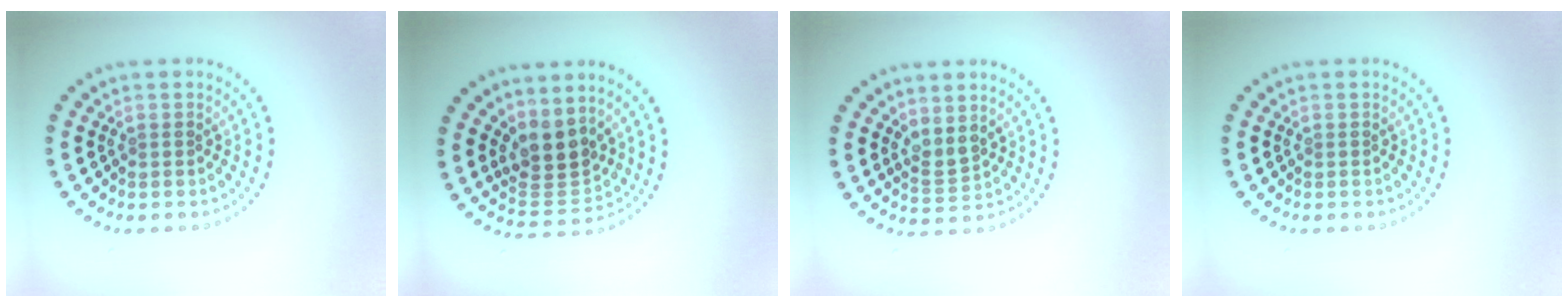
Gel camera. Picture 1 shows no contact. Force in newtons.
{"total": 4.0, "press": 3.3, "slide": 2.1}
{"total": 1.7, "press": 1.4, "slide": 0.9}
{"total": 0.0}